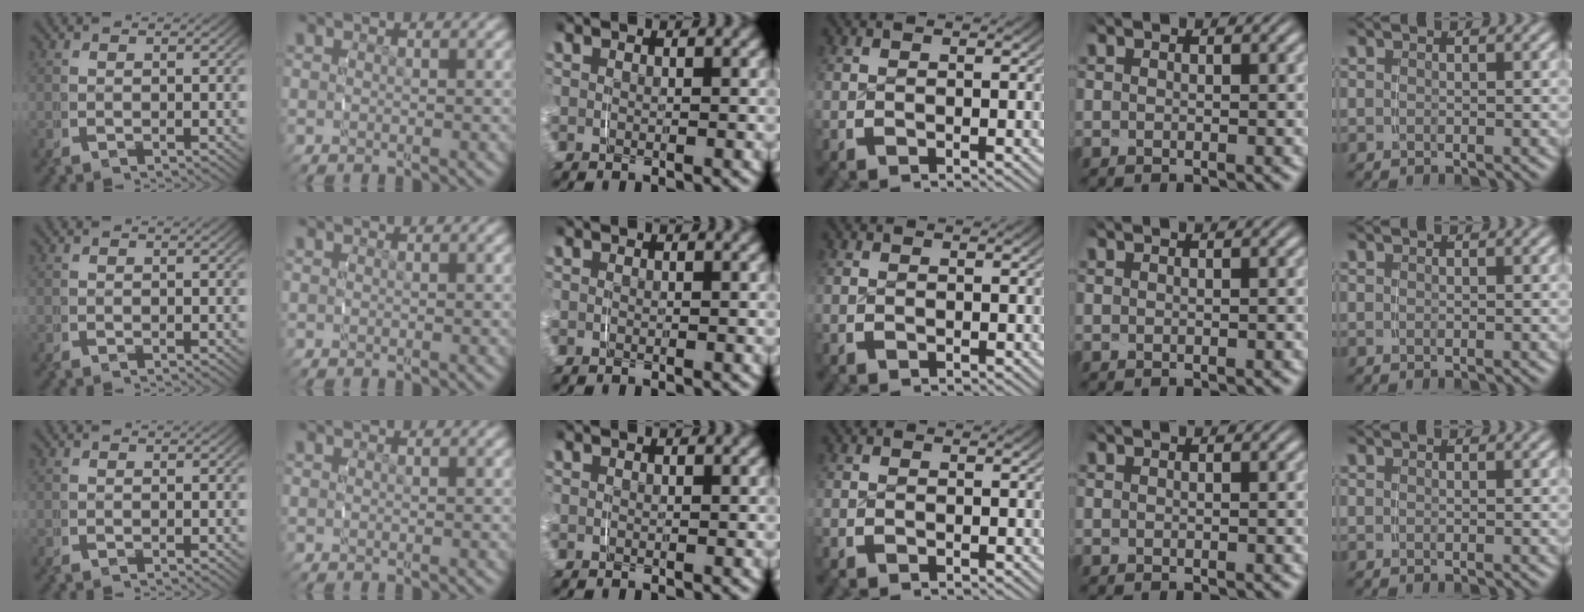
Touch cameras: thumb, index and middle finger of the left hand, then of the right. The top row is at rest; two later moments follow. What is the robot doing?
{"motion": "grasp_and_lifting", "object": "fork"}